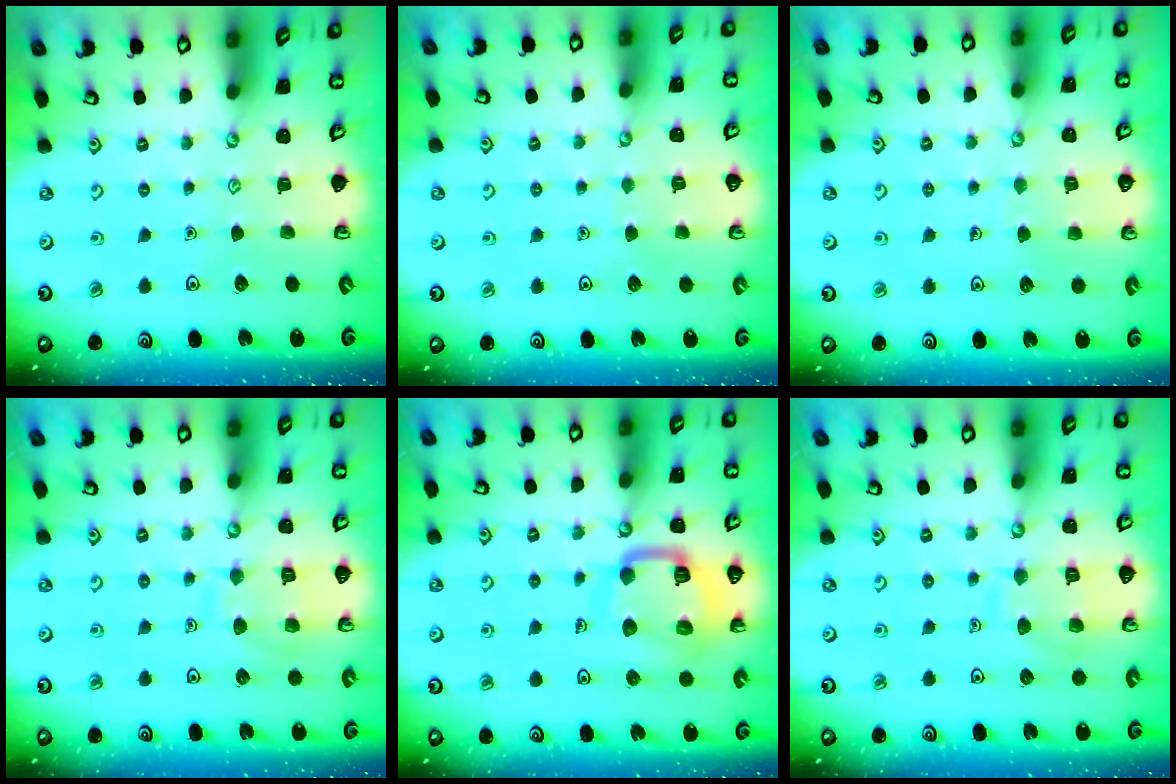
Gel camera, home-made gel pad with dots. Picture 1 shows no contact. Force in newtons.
{"total": 2.4, "press": 2.4, "slide": 0.2}
{"total": 4.4, "press": 4.4, "slide": 0.2}
{"total": 9.0, "press": 8.9, "slide": 0.9}
{"total": 14.2, "press": 14.1, "slide": 1.5}
{"total": 9.0, "press": 8.9, "slide": 0.9}